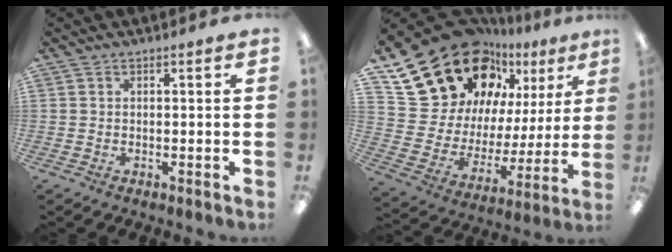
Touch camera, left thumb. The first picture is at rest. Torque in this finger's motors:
{"motor_torque": [1.98, 2.03, 1.36, -1.41, 0.39]}